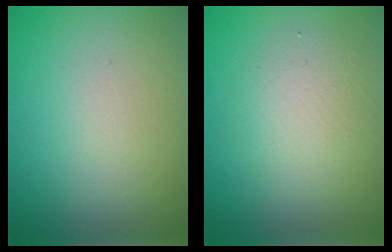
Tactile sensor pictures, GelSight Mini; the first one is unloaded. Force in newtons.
{"total": 2.9, "press": 2.9, "slide": 0.2}